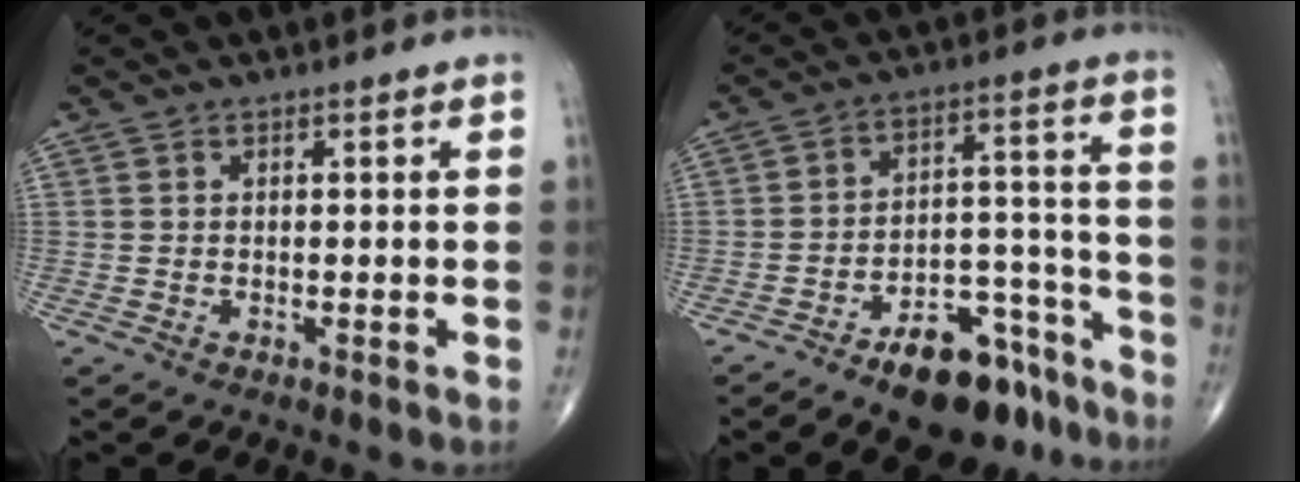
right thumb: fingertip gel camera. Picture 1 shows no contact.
{"total": 14.8, "force": [-10.6, 6.9, 7.8], "torque": [-0.077, 0.095, -0.161]}